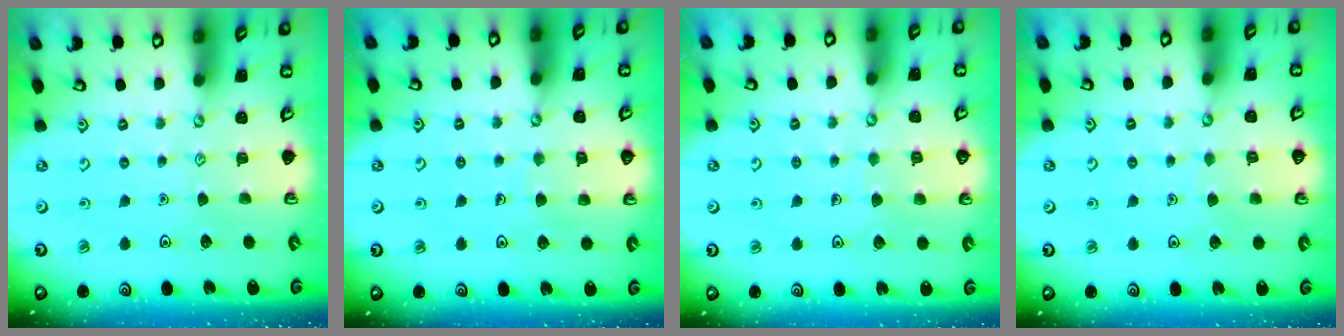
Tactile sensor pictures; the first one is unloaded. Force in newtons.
{"total": 5.2, "press": 5.2, "slide": 0.3}
{"total": 4.5, "press": 4.5, "slide": 0.2}
{"total": 3.3, "press": 3.3, "slide": 0.3}